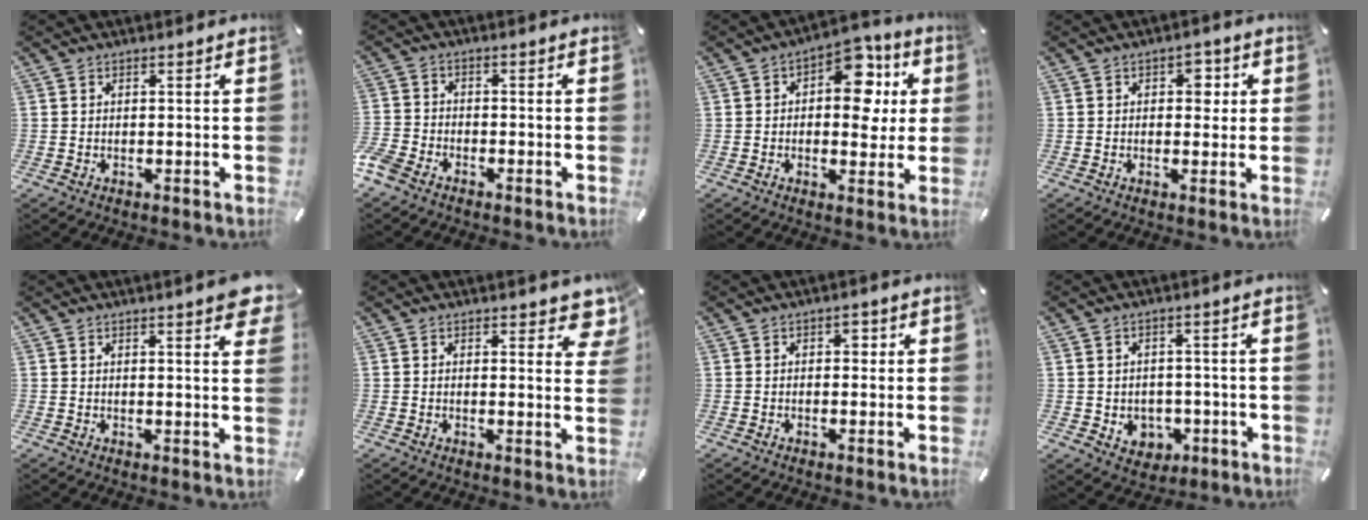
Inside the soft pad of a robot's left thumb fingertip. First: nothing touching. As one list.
[{"total": 4.2, "force": [-3.2, 2.2, 1.6], "torque": [-0.048, 0.009, -0.066]}, {"total": 13.0, "force": [3.1, 8.2, 9.6], "torque": [-0.116, -0.019, 0.049]}, {"total": 3.9, "force": [0.7, 2.7, 2.8], "torque": [-0.018, -0.006, 0.000]}, {"total": 4.6, "force": [3.0, 0.9, 3.4], "torque": [-0.040, -0.022, 0.046]}, {"total": 7.2, "force": [4.6, 3.4, 4.3], "torque": [-0.032, -0.034, 0.073]}, {"total": 1.8, "force": [0.3, 1.3, 1.2], "torque": [-0.010, 0.001, -0.001]}, {"total": 5.0, "force": [-0.6, 4.6, 1.8], "torque": [-0.011, 0.004, -0.011]}]